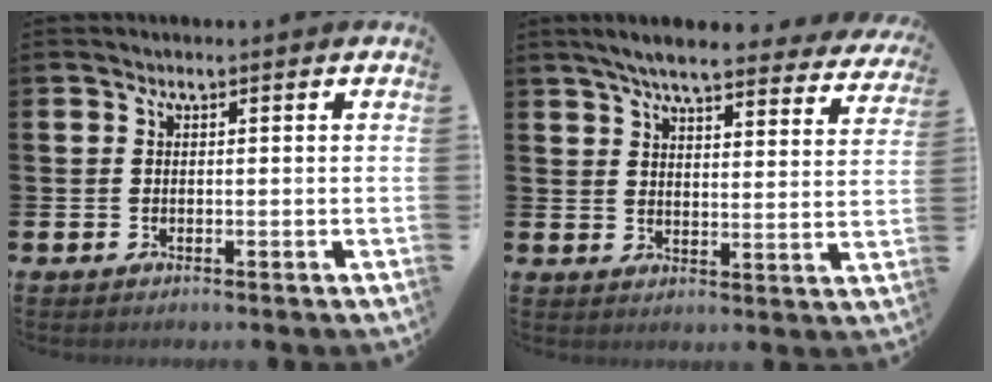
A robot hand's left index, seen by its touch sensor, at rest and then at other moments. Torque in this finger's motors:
{"motor_torque": [1.07, -1.07, 0.70, 0.21]}